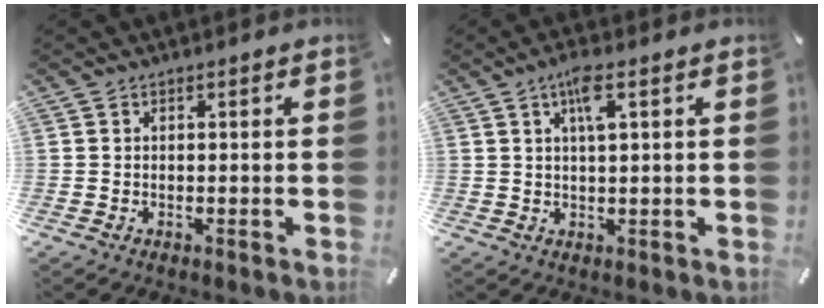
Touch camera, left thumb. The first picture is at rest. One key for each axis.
{"total": 5.0, "fx": 2.1, "fy": 1.0, "fz": 4.4, "tx": -0.093, "ty": 0.004, "tz": 0.034}